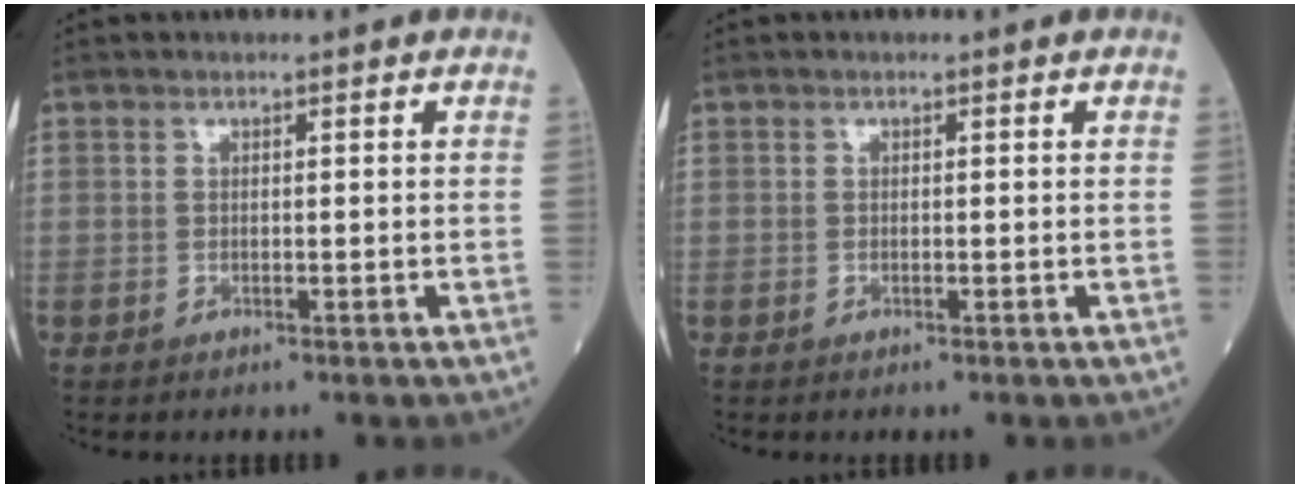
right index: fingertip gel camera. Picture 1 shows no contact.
{"total": 0.0}